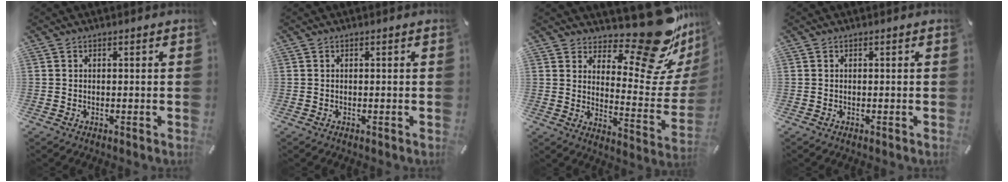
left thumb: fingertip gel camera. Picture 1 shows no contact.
{"total": 0.0}
{"total": 20.3, "force": [15.4, 7.0, 11.2], "torque": [-0.132, -0.130, 0.249]}
{"total": 0.0}